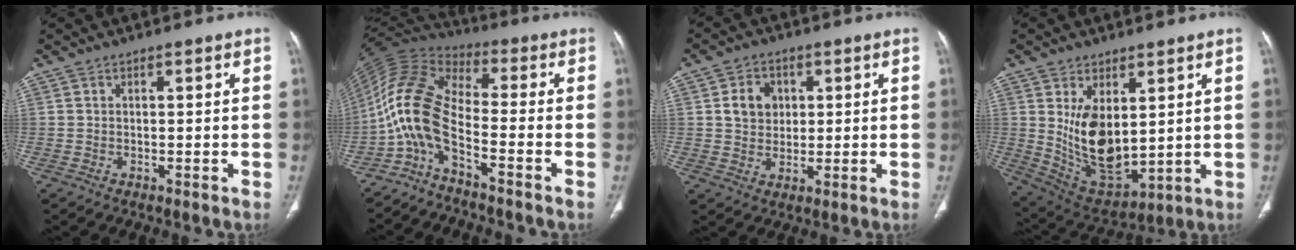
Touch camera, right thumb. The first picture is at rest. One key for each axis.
{"total": 11.2, "fx": -5.3, "fy": 4.1, "fz": 9.0, "tx": -0.202, "ty": 0.066, "tz": -0.119}
{"total": 6.5, "fx": 1.5, "fy": 5.4, "fz": 3.3, "tx": -0.031, "ty": -0.005, "tz": 0.025}
{"total": 13.3, "fx": 2.6, "fy": 7.3, "fz": 10.8, "tx": -0.173, "ty": -0.026, "tz": 0.075}